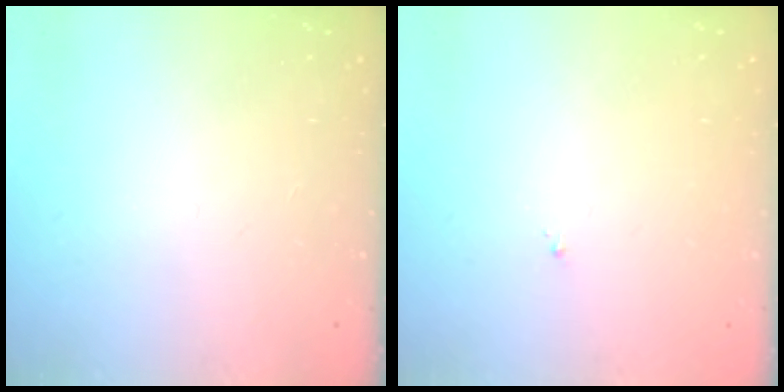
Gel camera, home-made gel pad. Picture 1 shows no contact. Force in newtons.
{"total": 0.8, "press": 0.7, "slide": 0.3}